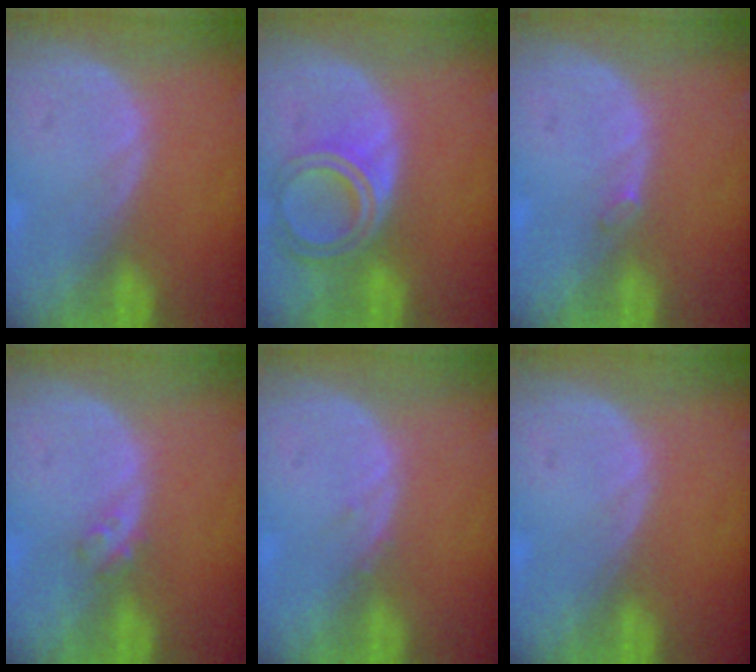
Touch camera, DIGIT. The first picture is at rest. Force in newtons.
{"total": 6.5, "press": 5.9, "slide": 2.8}
{"total": 0.6, "press": 0.6, "slide": 0.1}
{"total": 1.8, "press": 1.5, "slide": 0.9}
{"total": 0.6, "press": 0.6, "slide": 0.3}
{"total": 0.0}